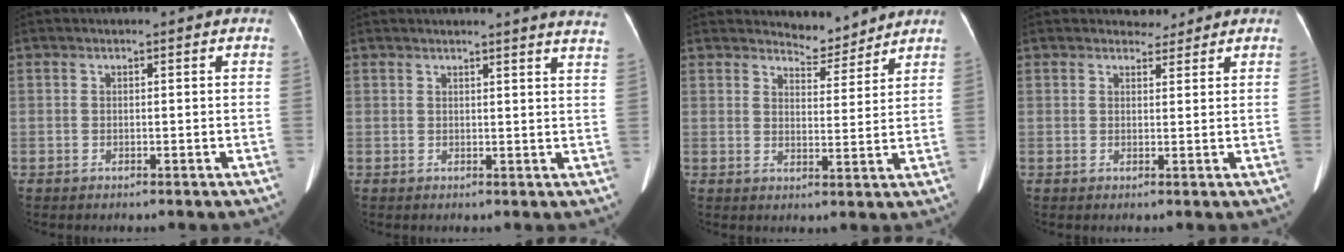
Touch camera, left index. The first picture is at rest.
{"total": 8.5, "force": [8.0, -0.7, 2.6], "torque": [-0.026, -0.050, 0.060]}
{"total": 4.7, "force": [4.6, 0.9, -0.3], "torque": [-0.002, -0.006, 0.065]}
{"total": 2.0, "force": [1.8, 0.8, -0.2], "torque": [0.004, -0.003, 0.026]}